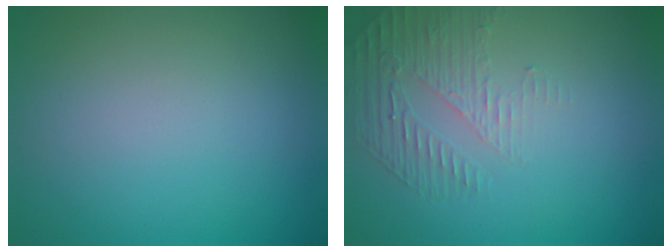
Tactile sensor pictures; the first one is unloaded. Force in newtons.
{"total": 1.8, "press": 1.1, "slide": 1.5}